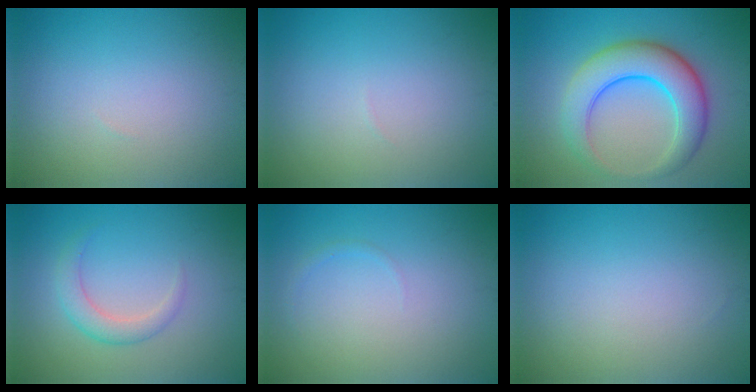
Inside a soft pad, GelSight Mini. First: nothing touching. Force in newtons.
{"total": 0.0}
{"total": 7.0, "press": 7.0, "slide": 0.2}
{"total": 2.2, "press": 2.2, "slide": 0.2}
{"total": 0.5, "press": 0.5, "slide": 0.1}
{"total": 0.0}